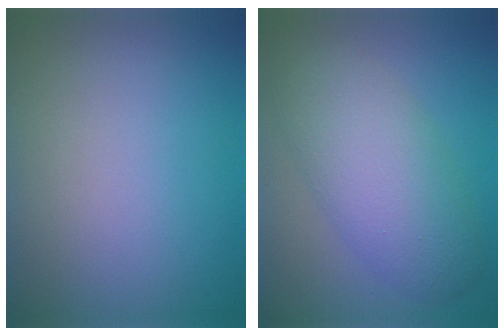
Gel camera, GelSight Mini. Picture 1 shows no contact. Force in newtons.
{"total": 6.6, "press": 6.6, "slide": 0.2}